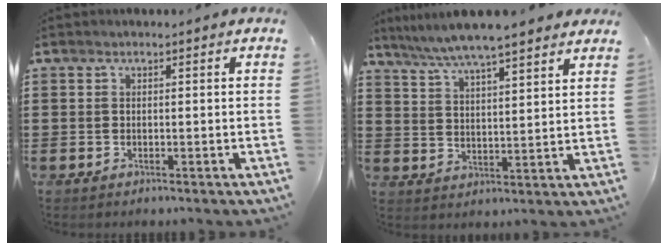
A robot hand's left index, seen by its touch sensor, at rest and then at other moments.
{"total": 6.4, "force": [5.9, 0.0, 2.6], "torque": [-0.073, -0.023, 0.102]}